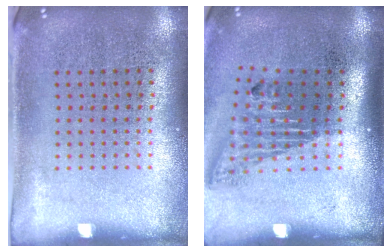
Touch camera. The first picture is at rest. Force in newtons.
{"total": 1.6, "press": 1.1, "slide": 1.1}